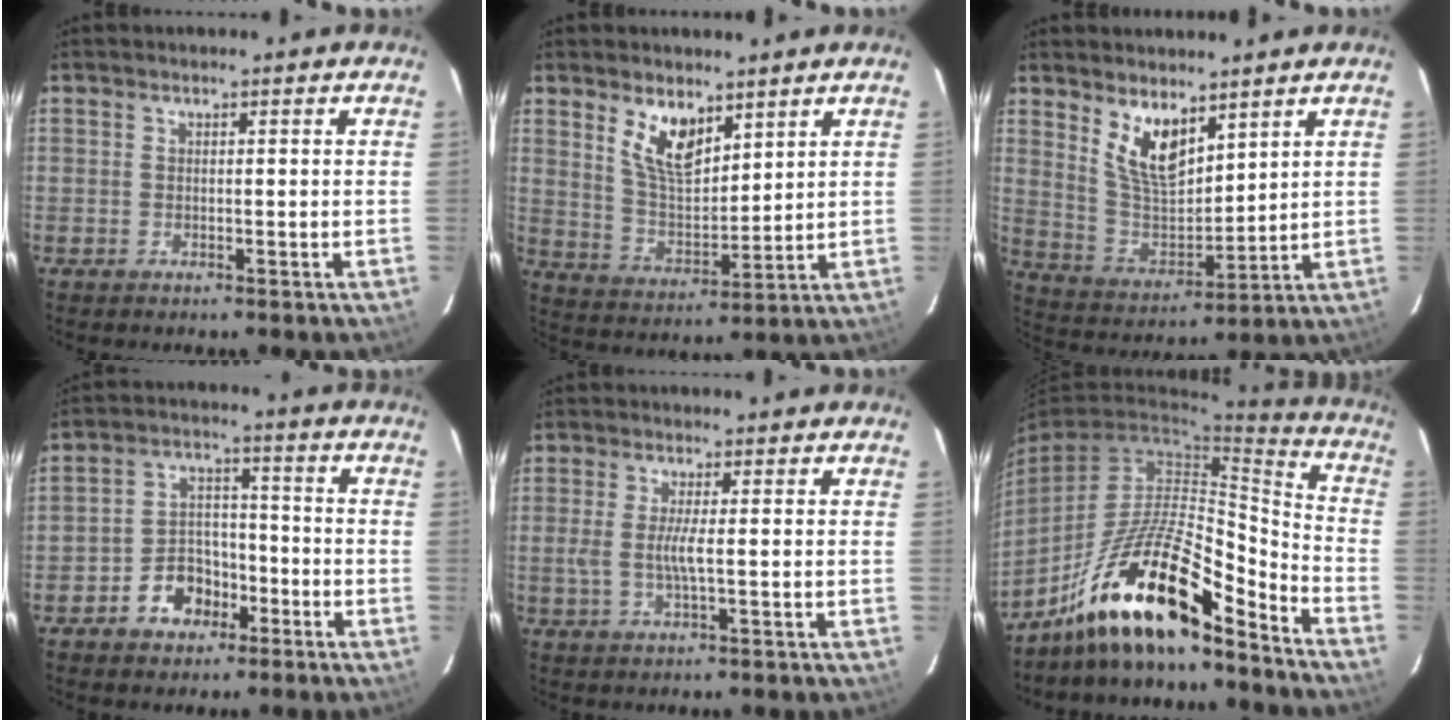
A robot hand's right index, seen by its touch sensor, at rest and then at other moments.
{"total": 9.0, "force": [5.4, 4.2, 5.8], "torque": [-0.104, 0.002, 0.113]}
{"total": 9.9, "force": [6.3, 4.2, 6.4], "torque": [-0.119, -0.008, 0.134]}
{"total": 7.8, "force": [-4.5, 5.6, 3.1], "torque": [-0.062, 0.027, -0.064]}
{"total": 3.7, "force": [-0.4, 0.1, 3.7], "torque": [-0.076, -0.002, -0.009]}
{"total": 18.0, "force": [-13.4, 4.0, 11.4], "torque": [-0.210, 0.000, -0.241]}